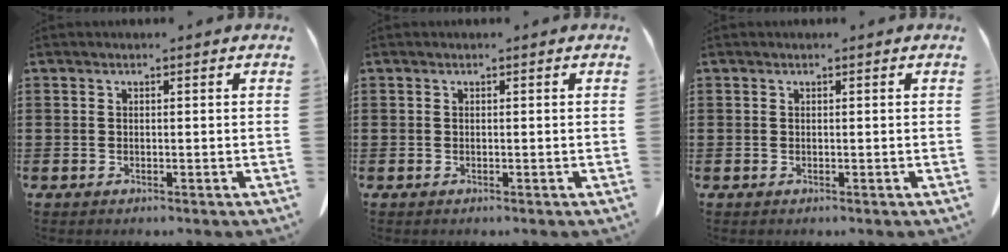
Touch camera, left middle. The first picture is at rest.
{"total": 0.0}
{"total": 0.0}